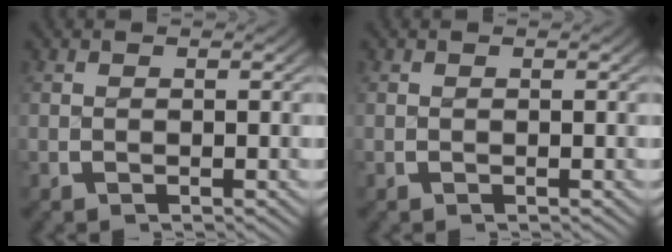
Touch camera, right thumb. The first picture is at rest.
{"total": 0.0}